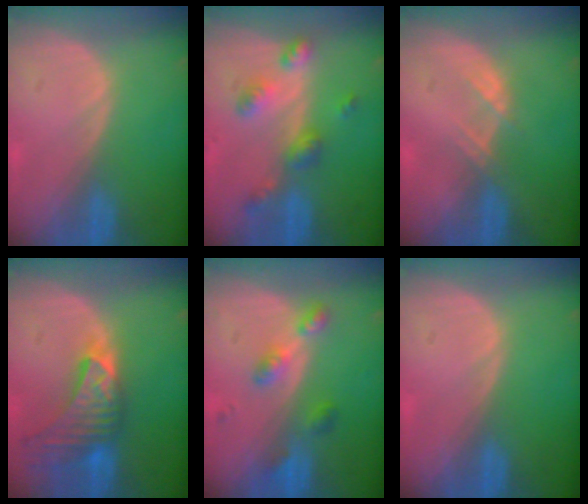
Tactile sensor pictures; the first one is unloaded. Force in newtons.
{"total": 6.2, "press": 5.5, "slide": 3.0}
{"total": 1.9, "press": 1.9, "slide": 0.3}
{"total": 9.1, "press": 8.3, "slide": 3.8}
{"total": 4.6, "press": 4.5, "slide": 0.9}
{"total": 0.0}